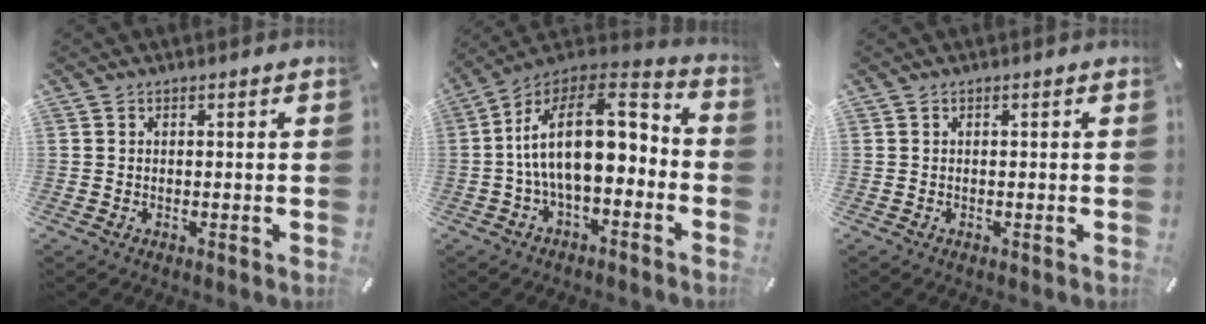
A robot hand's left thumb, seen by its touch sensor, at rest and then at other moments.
{"total": 18.0, "force": [0.0, 10.1, 14.9], "torque": [-0.270, 0.005, 0.000]}
{"total": 0.0}